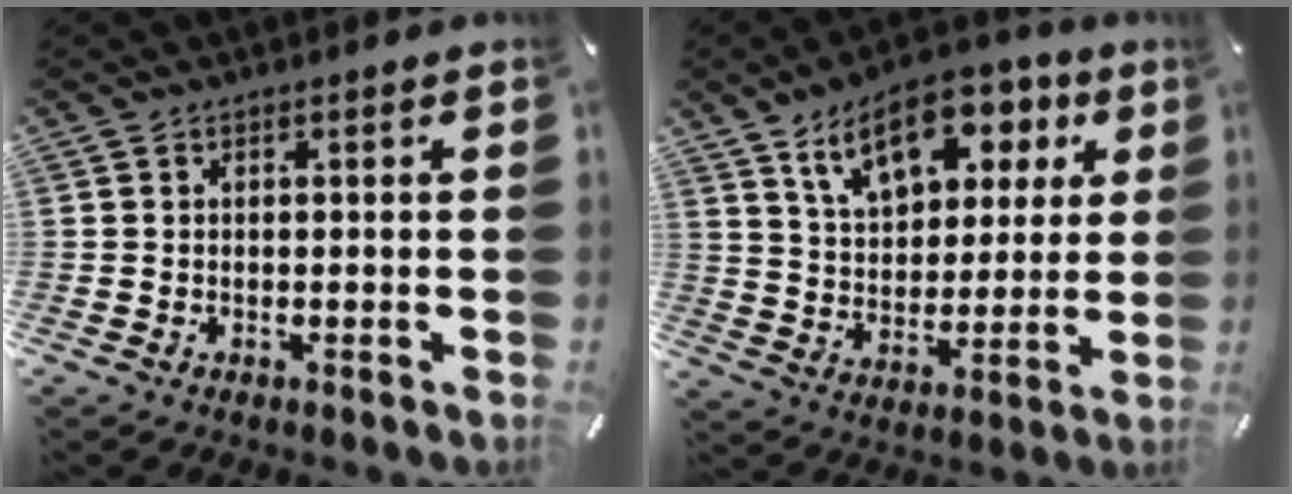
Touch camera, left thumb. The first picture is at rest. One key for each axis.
{"total": 15.3, "fx": 8.9, "fy": 9.0, "fz": 8.7, "tx": -0.137, "ty": -0.032, "tz": 0.156}